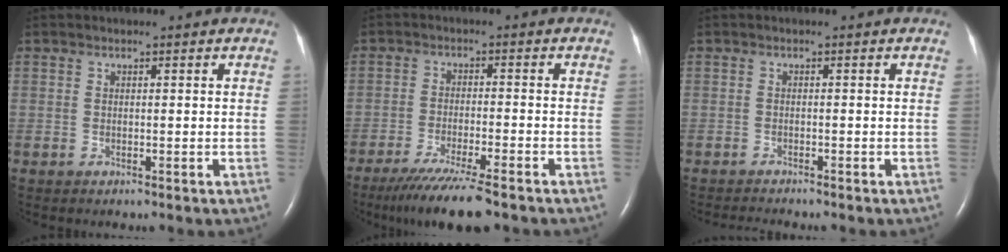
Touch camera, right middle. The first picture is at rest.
{"total": 9.4, "force": [-7.3, 0.2, 5.9], "torque": [-0.101, -0.026, -0.120]}
{"total": 2.4, "force": [-2.3, -0.5, 0.5], "torque": [-0.010, -0.010, -0.037]}